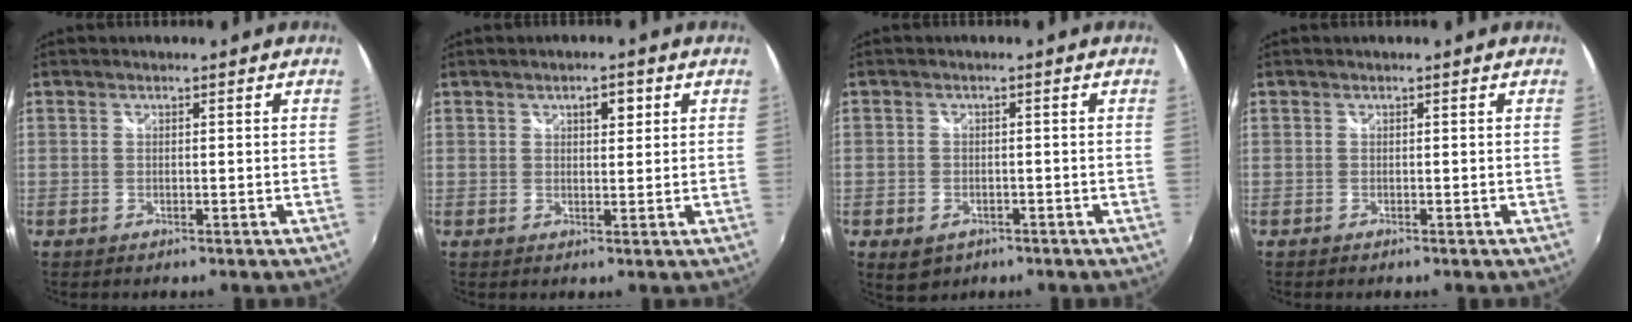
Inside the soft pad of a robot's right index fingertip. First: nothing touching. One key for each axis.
{"total": 2.7, "fx": 1.2, "fy": 1.4, "fz": 1.9, "tx": -0.026, "ty": 0.007, "tz": 0.018}
{"total": 4.4, "fx": -2.2, "fy": 3.3, "fz": 1.9, "tx": -0.044, "ty": -0.007, "tz": -0.029}
{"total": 0.0}